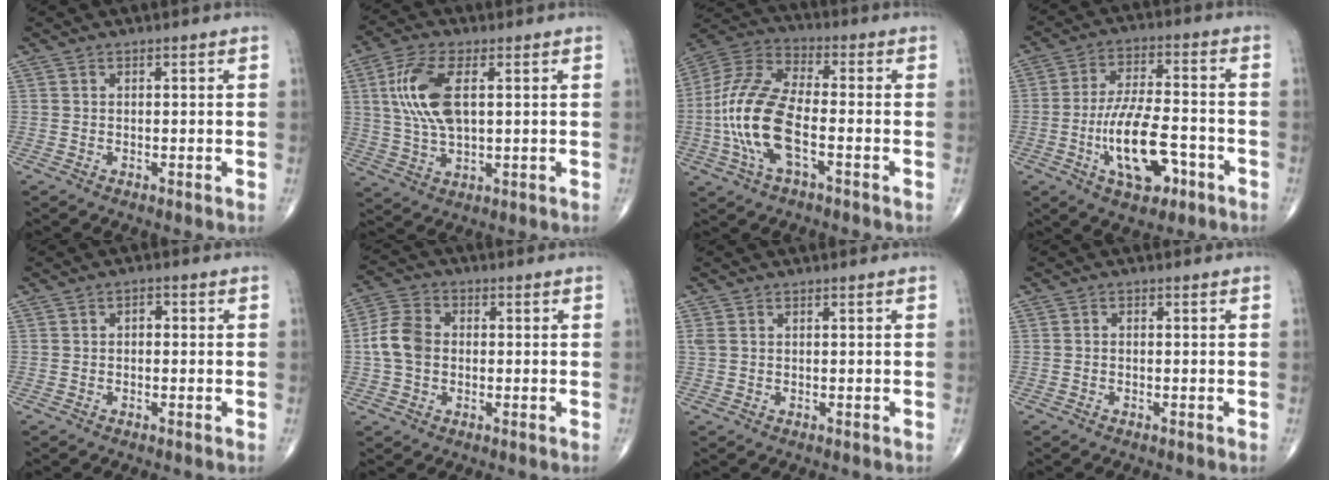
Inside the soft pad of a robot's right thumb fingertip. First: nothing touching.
{"total": 11.3, "force": [2.4, 5.2, 9.8], "torque": [-0.210, 0.000, 0.048]}
{"total": 16.0, "force": [-3.7, 6.8, 14.0], "torque": [-0.305, 0.029, -0.075]}
{"total": 13.6, "force": [-4.9, 5.9, 11.3], "torque": [-0.193, 0.026, -0.080]}
{"total": 1.6, "force": [0.0, 1.1, 1.2], "torque": [-0.006, 0.005, -0.006]}
{"total": 7.5, "force": [-0.3, 5.7, 4.9], "torque": [-0.093, 0.018, -0.014]}
{"total": 1.2, "force": [0.4, 0.7, 0.8], "torque": [-0.029, 0.013, 0.015]}
{"total": 0.5, "force": [-0.2, 0.4, 0.3], "torque": [-0.003, 0.001, -0.008]}